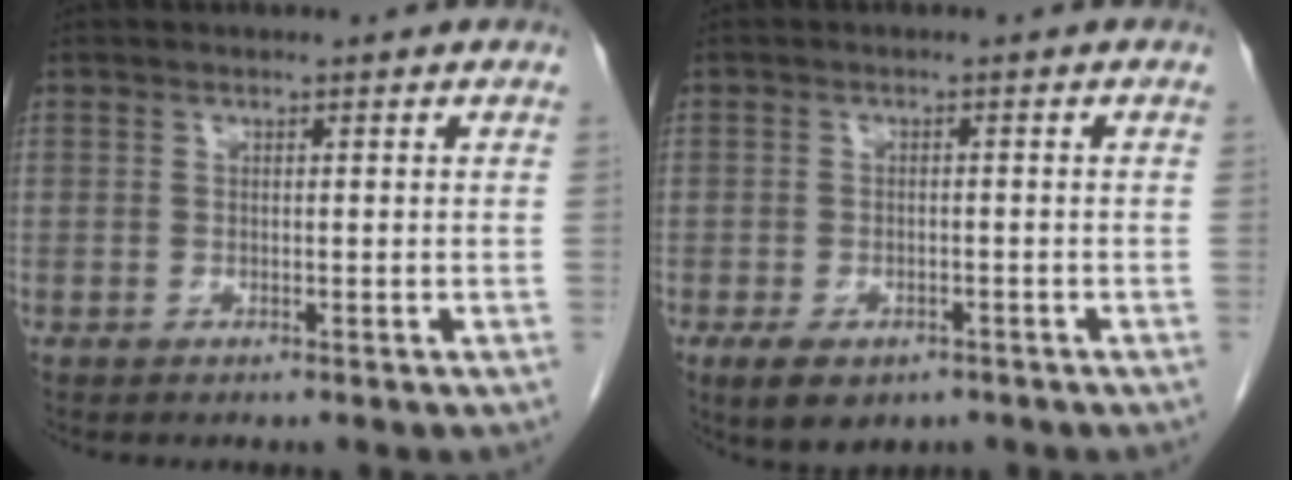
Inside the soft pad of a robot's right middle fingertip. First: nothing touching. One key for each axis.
{"total": 6.2, "fx": -3.9, "fy": 3.3, "fz": 3.4, "tx": -0.056, "ty": -0.004, "tz": -0.055}